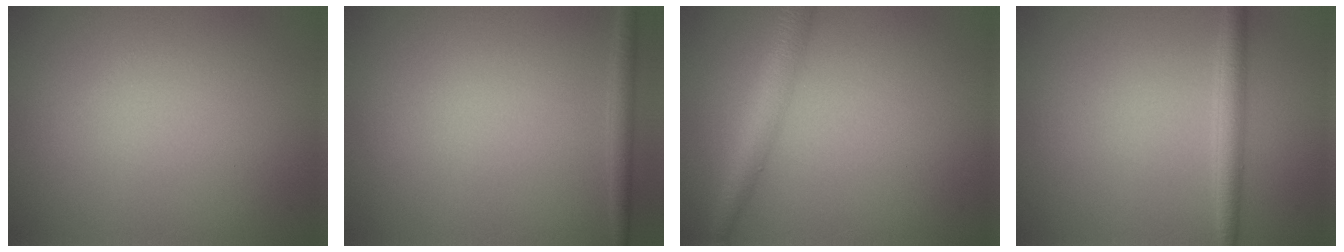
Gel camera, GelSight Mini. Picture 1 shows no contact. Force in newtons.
{"total": 1.4, "press": 1.4, "slide": 0.1}
{"total": 3.2, "press": 3.1, "slide": 0.2}
{"total": 2.4, "press": 2.4, "slide": 0.1}